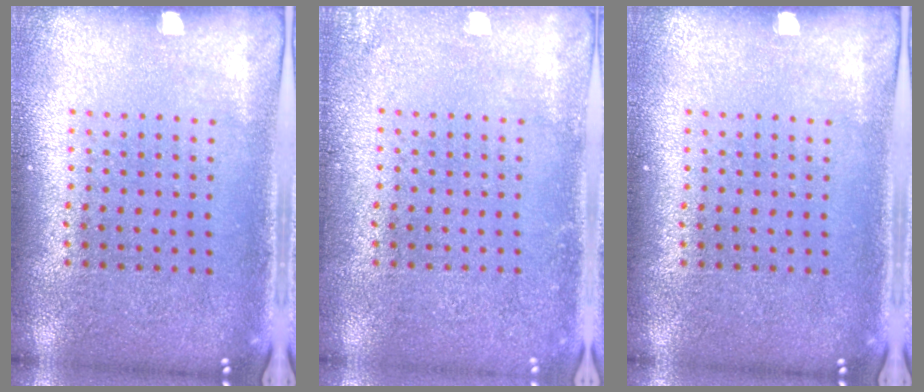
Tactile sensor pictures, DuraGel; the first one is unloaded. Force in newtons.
{"total": 1.2, "press": 1.2, "slide": 0.0}
{"total": 0.0}